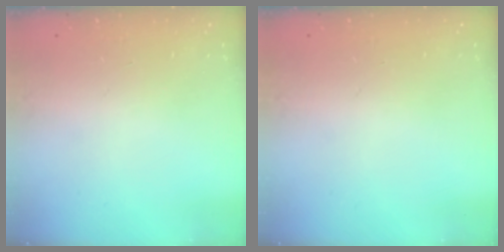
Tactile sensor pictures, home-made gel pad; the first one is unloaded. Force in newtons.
{"total": 0.0}